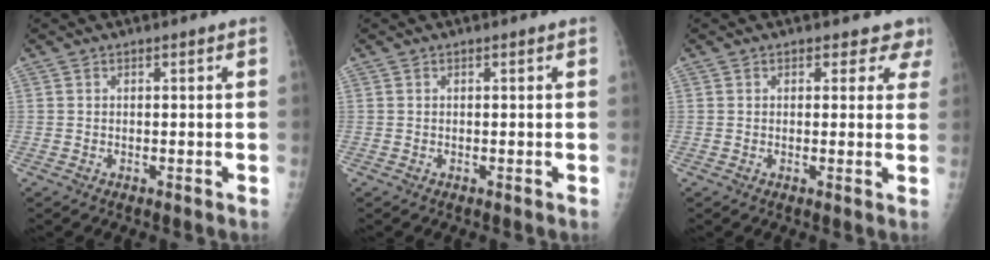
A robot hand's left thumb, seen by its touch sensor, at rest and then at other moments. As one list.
[{"total": 0.0}, {"total": 3.9, "force": [3.2, 2.2, 0.1], "torque": [0.035, -0.016, 0.017]}]